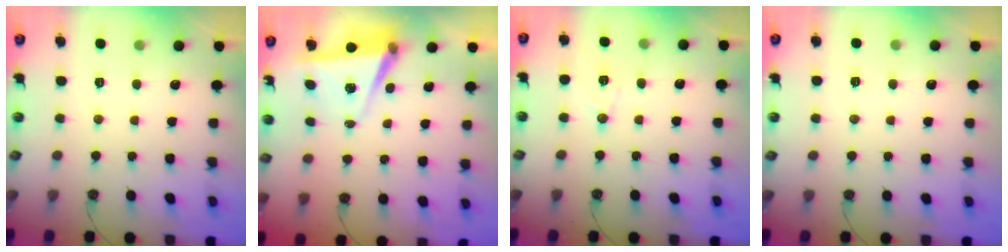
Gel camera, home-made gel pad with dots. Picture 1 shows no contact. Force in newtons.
{"total": 6.6, "press": 4.9, "slide": 4.5}
{"total": 6.5, "press": 6.4, "slide": 1.2}
{"total": 5.6, "press": 3.3, "slide": 4.5}